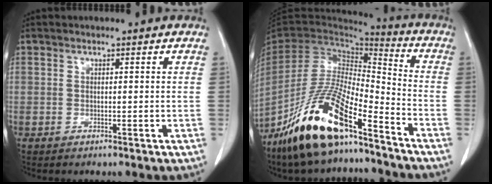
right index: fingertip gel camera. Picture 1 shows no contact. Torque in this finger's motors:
{"motor_torque": [1.15, -0.99, 1.05, 0.21]}